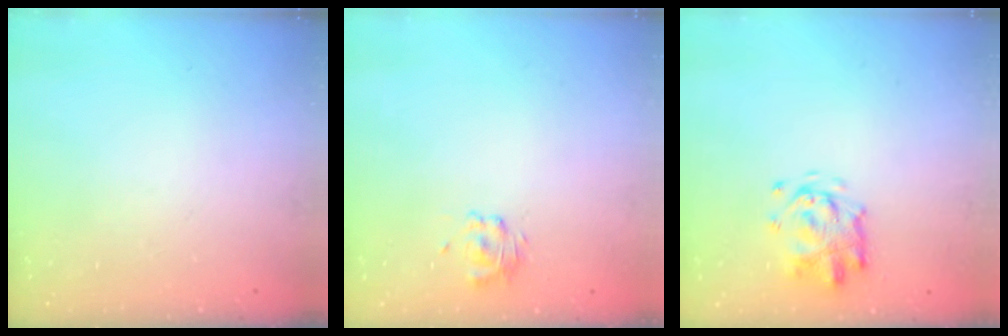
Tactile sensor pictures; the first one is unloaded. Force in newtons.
{"total": 2.9, "press": 2.8, "slide": 0.8}
{"total": 3.3, "press": 3.3, "slide": 0.4}